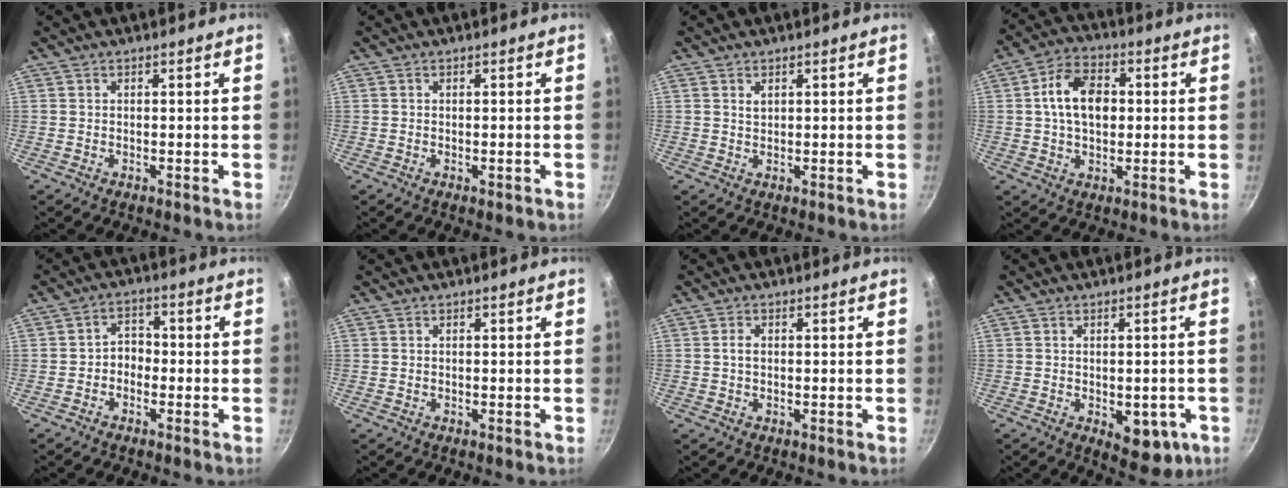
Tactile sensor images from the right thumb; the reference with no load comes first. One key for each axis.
{"total": 0.9, "fx": -0.3, "fy": 0.3, "fz": 0.8, "tx": -0.010, "ty": 0.001, "tz": -0.005}
{"total": 1.2, "fx": 0.6, "fy": 0.7, "fz": 0.7, "tx": -0.012, "ty": 0.002, "tz": 0.013}
{"total": 10.5, "fx": 1.1, "fy": 7.0, "fz": 7.8, "tx": -0.112, "ty": 0.016, "tz": 0.009}
{"total": 3.5, "fx": -1.3, "fy": 2.7, "fz": 1.8, "tx": -0.008, "ty": 0.022, "tz": -0.030}
{"total": 0.0}
{"total": 1.5, "fx": 0.1, "fy": 1.0, "fz": 1.1, "tx": -0.020, "ty": 0.005, "tz": 0.002}
{"total": 8.2, "fx": -2.5, "fy": 4.4, "fz": 6.4, "tx": -0.050, "ty": 0.002, "tz": -0.022}